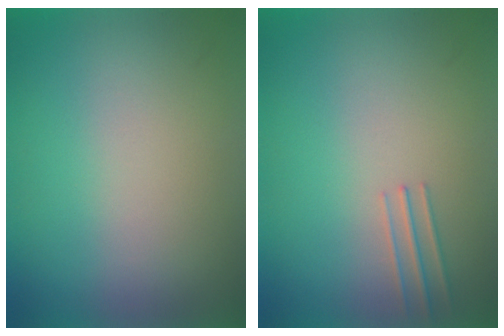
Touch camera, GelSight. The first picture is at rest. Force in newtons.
{"total": 1.0}